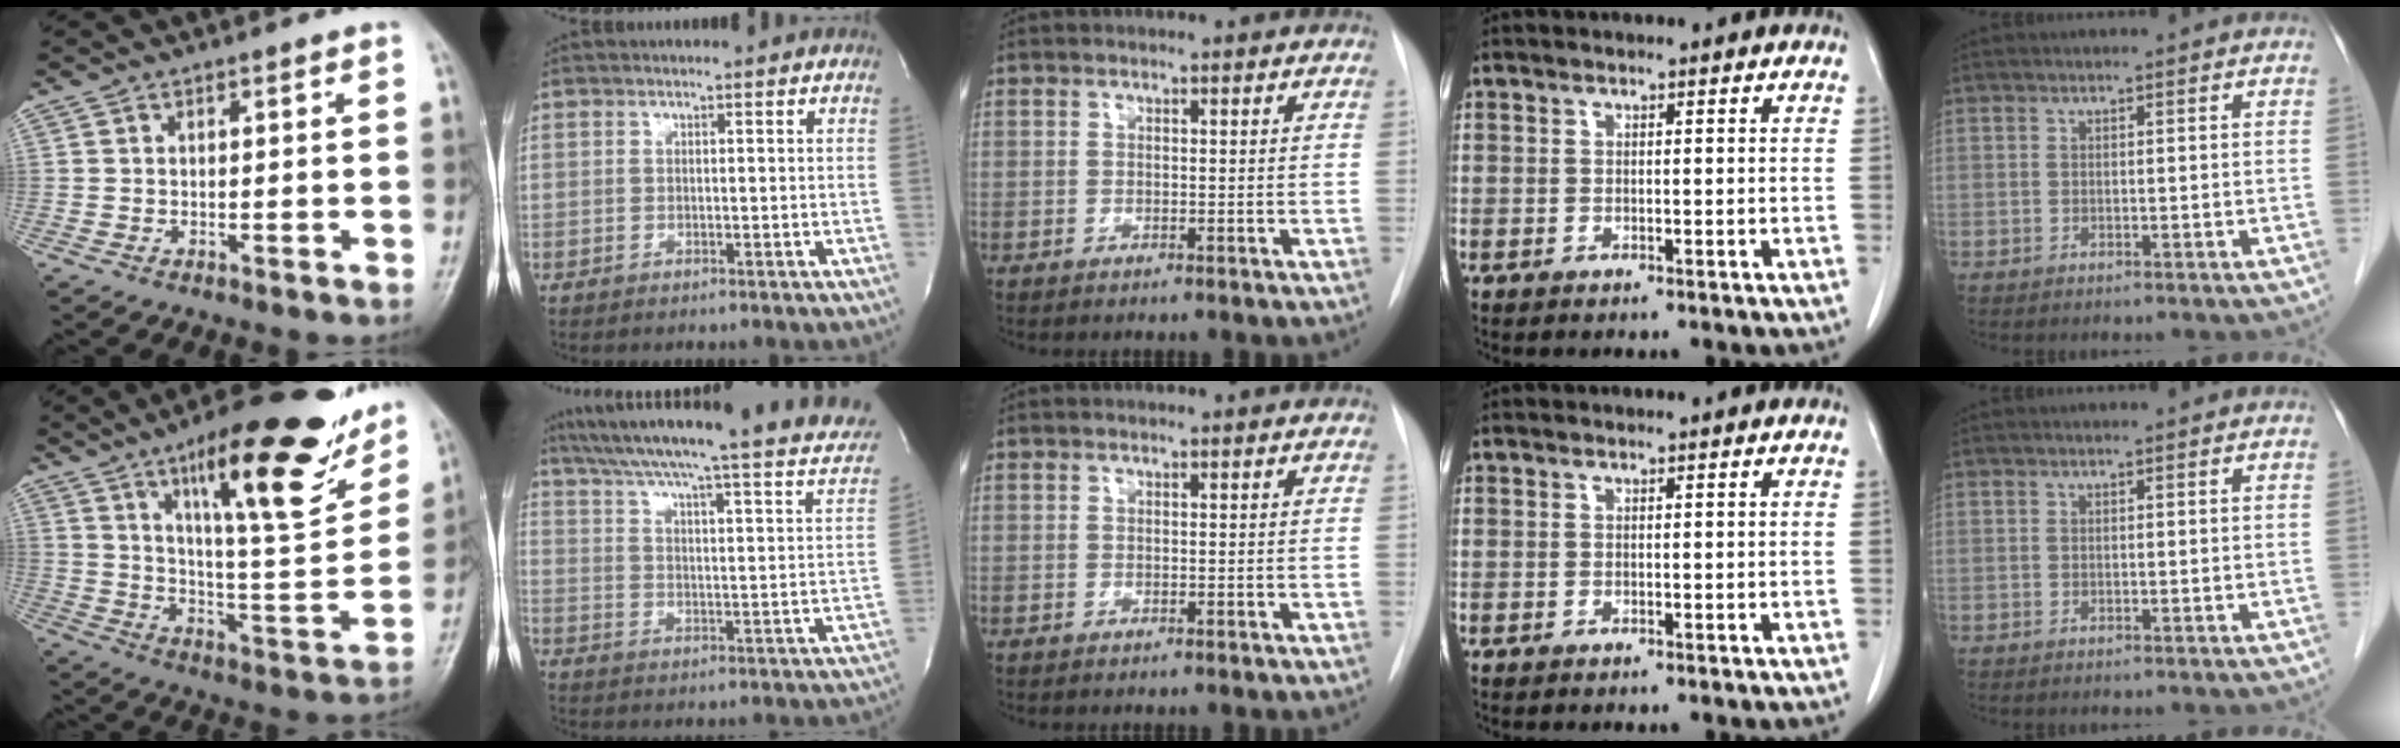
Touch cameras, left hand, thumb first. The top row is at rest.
{"thumb": {"total": 24.0, "force": [14.3, 6.1, 18.3], "torque": [-0.231, -0.060, 0.222]}, "index": {"total": 27.3, "force": [21.9, 3.6, 15.9], "torque": [-0.236, -0.018, 0.271]}}